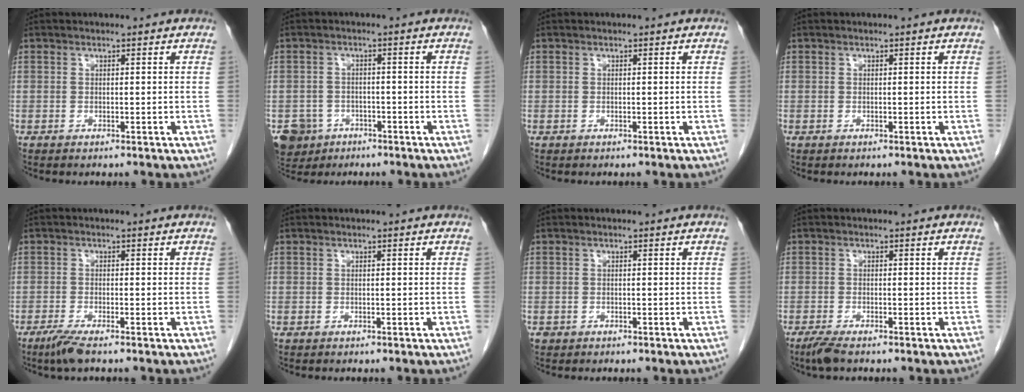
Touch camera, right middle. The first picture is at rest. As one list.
[{"total": 5.5, "force": [-3.3, 4.3, 0.8], "torque": [-0.018, 0.005, -0.051]}, {"total": 0.0}, {"total": 0.0}, {"total": 3.0, "force": [-2.1, 0.1, 2.1], "torque": [-0.047, -0.009, -0.045]}, {"total": 0.0}, {"total": 0.7, "force": [-0.3, 0.6, 0.1], "torque": [-0.005, 0.003, -0.004]}, {"total": 2.5, "force": [-1.9, 0.4, 1.6], "torque": [-0.038, -0.008, -0.036]}]